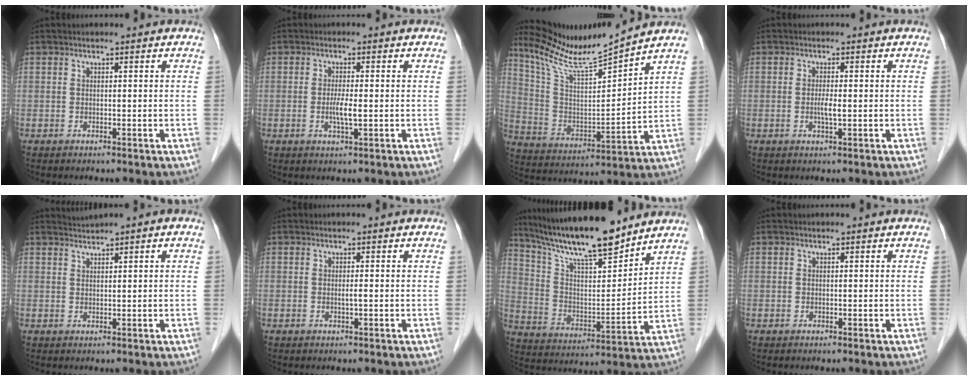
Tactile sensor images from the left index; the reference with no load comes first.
{"total": 2.7, "force": [-0.4, 0.2, 2.7], "torque": [-0.055, -0.005, -0.007]}
{"total": 11.9, "force": [11.3, -1.7, 3.4], "torque": [-0.075, -0.011, 0.220]}
{"total": 1.8, "force": [-0.2, 0.2, 1.8], "torque": [-0.038, -0.002, -0.004]}
{"total": 1.3, "force": [1.2, -0.3, 0.4], "torque": [-0.007, 0.012, 0.025]}
{"total": 0.7, "force": [-0.1, -0.1, 0.6], "torque": [-0.013, -0.001, -0.003]}
{"total": 17.0, "force": [14.6, 1.7, 8.7], "torque": [-0.155, 0.001, 0.260]}
{"total": 0.0}